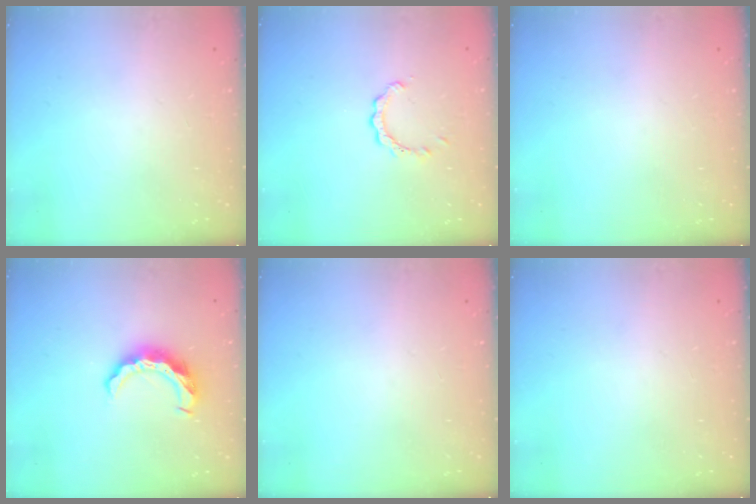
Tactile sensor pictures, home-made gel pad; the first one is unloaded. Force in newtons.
{"total": 2.0, "press": 2.0, "slide": 0.2}
{"total": 0.0}
{"total": 9.6, "press": 9.6, "slide": 0.0}
{"total": 0.0}
{"total": 0.0}